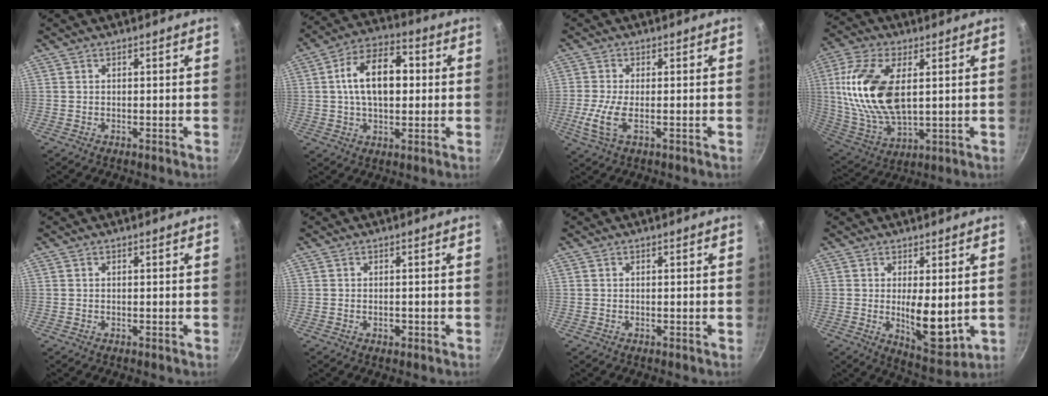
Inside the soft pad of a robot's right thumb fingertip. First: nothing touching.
{"total": 14.0, "force": [1.5, 8.4, 11.1], "torque": [-0.156, 0.025, 0.013]}
{"total": 5.6, "force": [-1.3, 1.8, 5.1], "torque": [-0.127, -0.004, -0.031]}
{"total": 18.5, "force": [3.4, 9.6, 15.5], "torque": [-0.304, -0.008, 0.071]}
{"total": 0.0}
{"total": 1.2, "force": [-0.4, 0.8, 0.7], "torque": [-0.010, 0.001, -0.007]}
{"total": 0.0}
{"total": 9.6, "force": [0.3, 4.0, 8.7], "torque": [-0.119, -0.027, 0.023]}